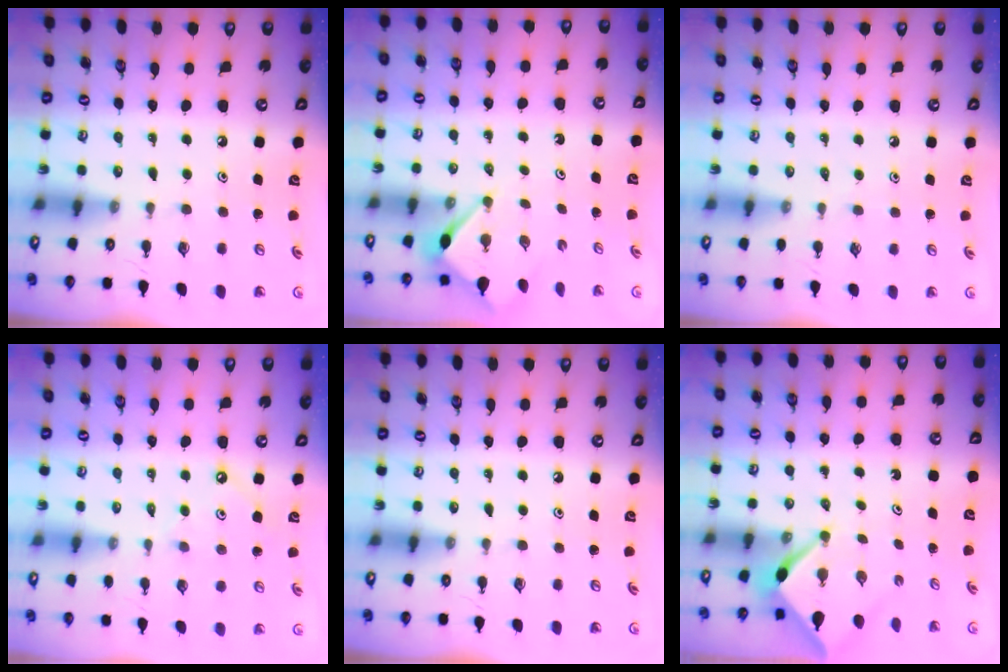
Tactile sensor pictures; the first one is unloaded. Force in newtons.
{"total": 3.2, "press": 3.2, "slide": 0.4}
{"total": 1.9, "press": 1.9, "slide": 0.3}
{"total": 2.0, "press": 2.0, "slide": 0.2}
{"total": 0.0}
{"total": 2.2, "press": 2.2, "slide": 0.3}